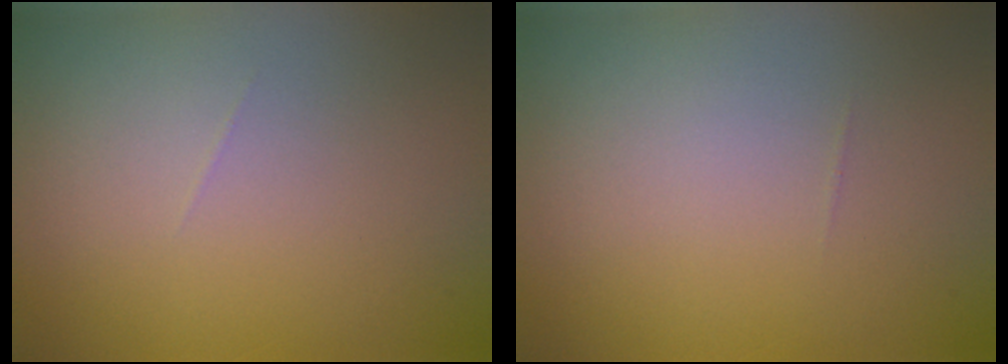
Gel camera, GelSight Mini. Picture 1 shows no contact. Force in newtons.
{"total": 0.0}